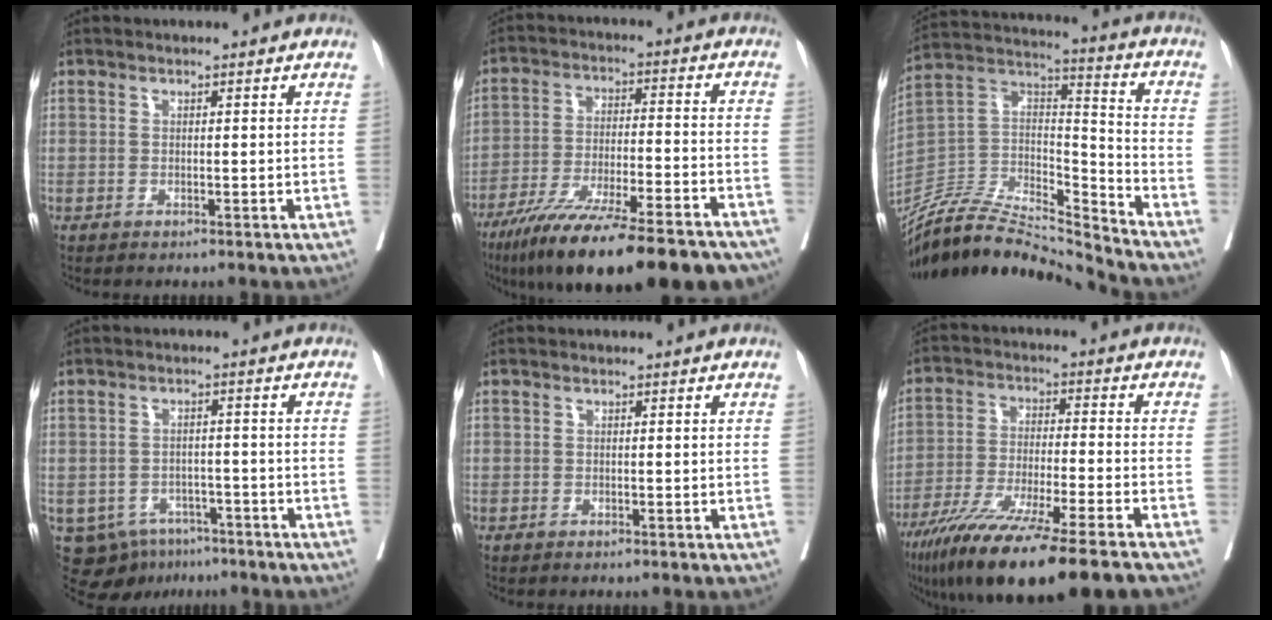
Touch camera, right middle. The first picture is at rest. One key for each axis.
{"total": 24.9, "fx": -19.5, "fy": 3.8, "fz": 14.9, "tx": -0.186, "ty": -0.023, "tz": -0.298}
{"total": 19.6, "fx": -18.6, "fy": 2.1, "fz": 5.8, "tx": -0.102, "ty": 0.031, "tz": -0.332}
{"total": 10.0, "fx": -6.1, "fy": 7.1, "fz": 3.3, "tx": -0.058, "ty": 0.007, "tz": -0.081}
{"total": 0.7, "fx": 0.0, "fy": 0.7, "fz": -0.1, "tx": 0.010, "ty": 0.005, "tz": -0.004}
{"total": 18.5, "fx": -13.8, "fy": 0.1, "fz": 12.4, "tx": -0.204, "ty": -0.053, "tz": -0.232}